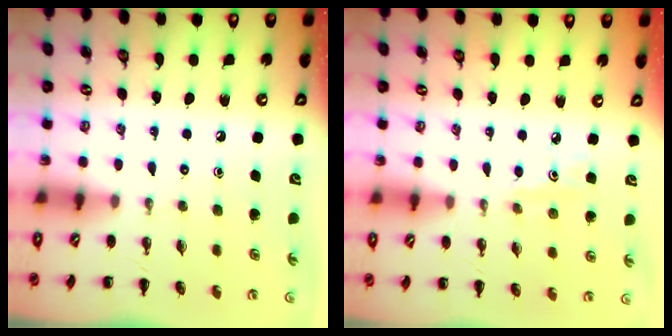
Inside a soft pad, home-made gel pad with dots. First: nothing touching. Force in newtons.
{"total": 4.0, "press": 3.7, "slide": 1.4}